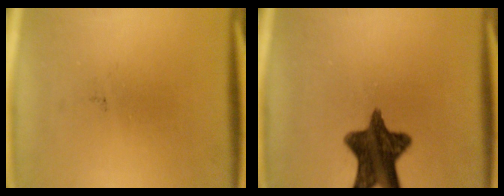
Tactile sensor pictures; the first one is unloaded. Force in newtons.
{"total": 12.3}